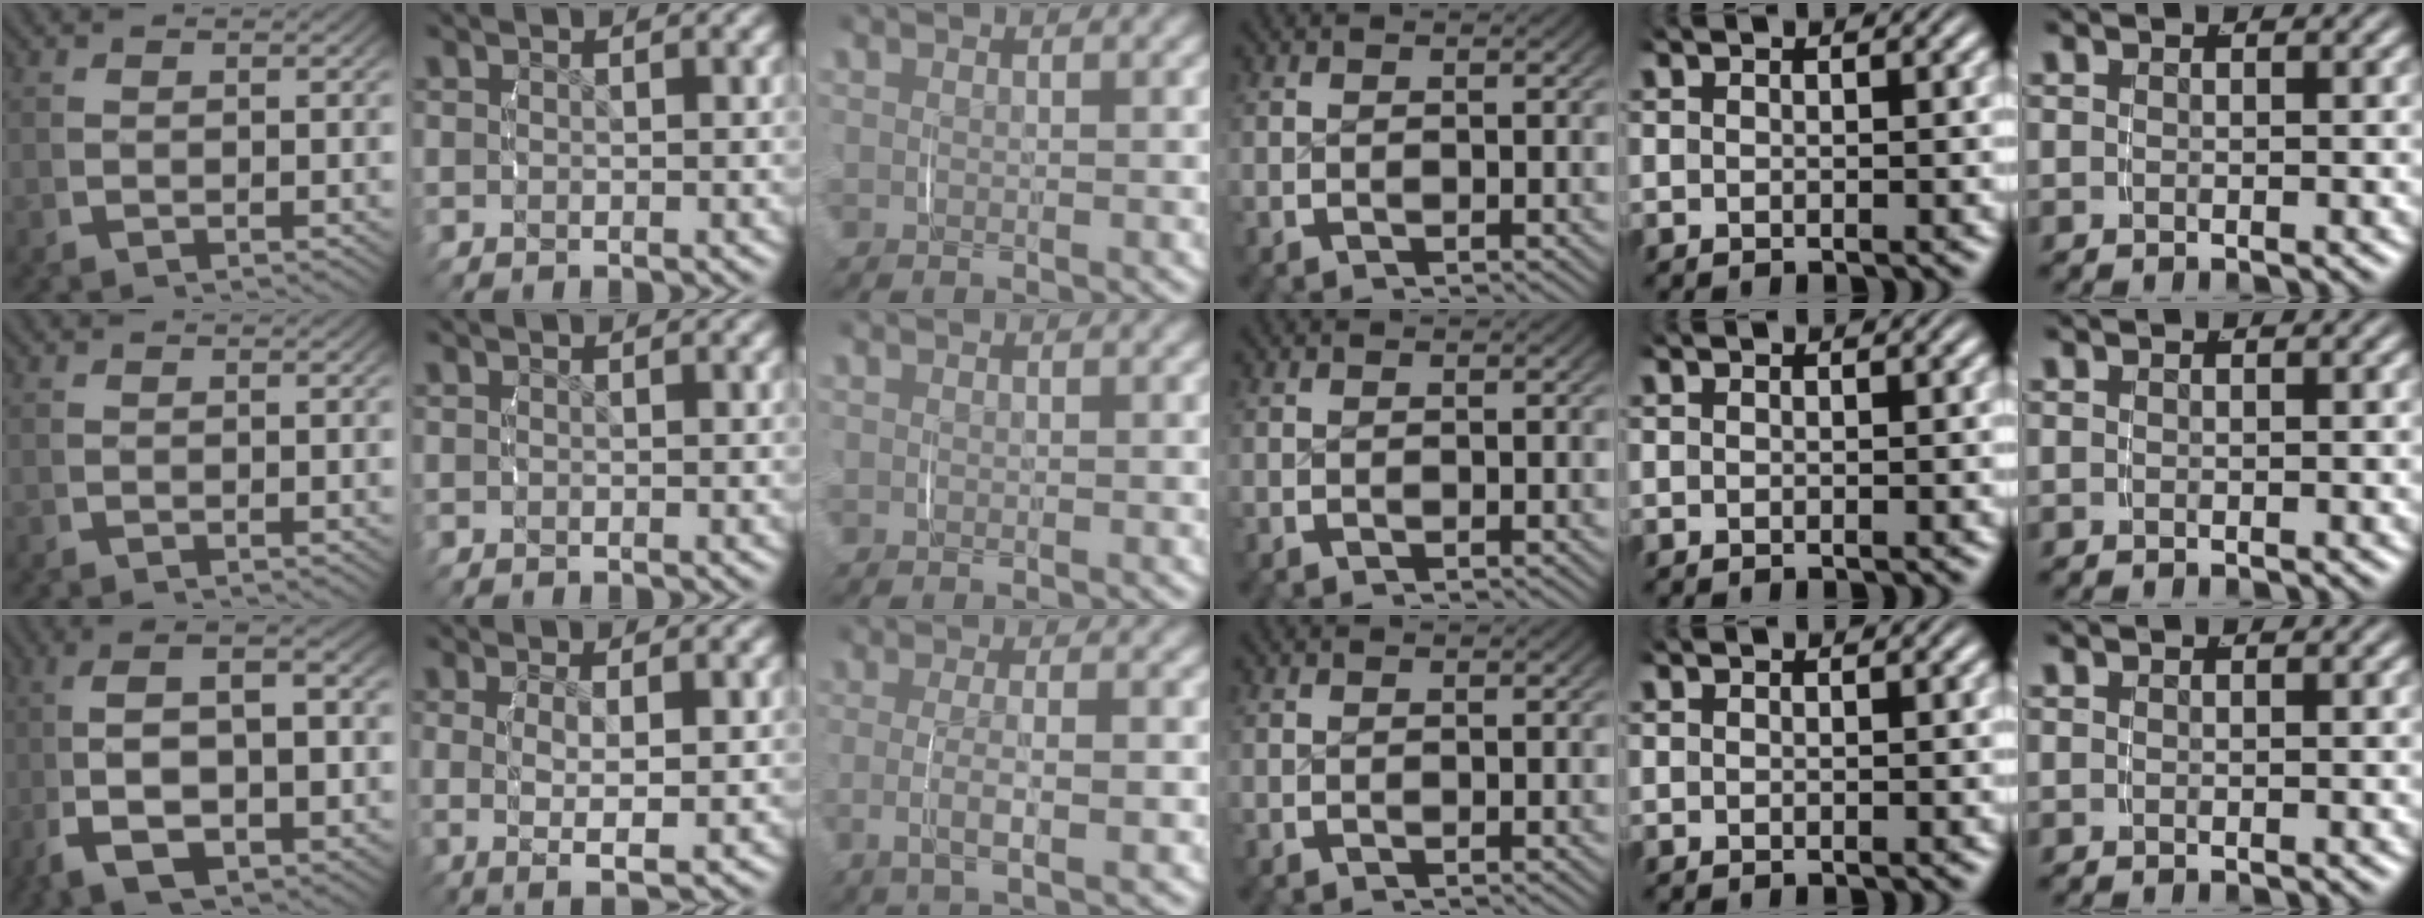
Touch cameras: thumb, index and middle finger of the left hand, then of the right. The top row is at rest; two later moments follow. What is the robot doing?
{"motion": "lift_and_place", "object": "scarf"}